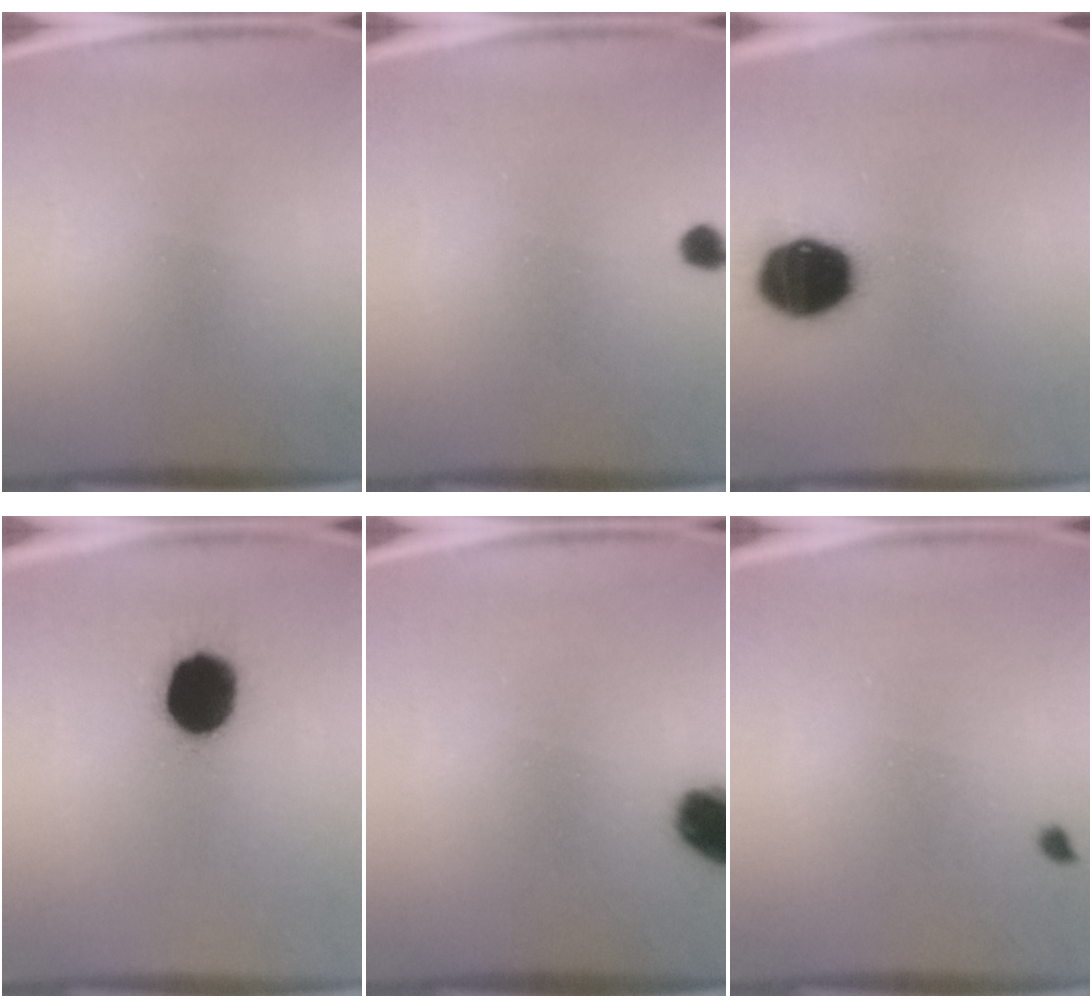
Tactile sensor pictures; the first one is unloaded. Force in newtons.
{"total": 2.0}
{"total": 17.4}
{"total": 15.7}
{"total": 9.3}
{"total": 0.7}